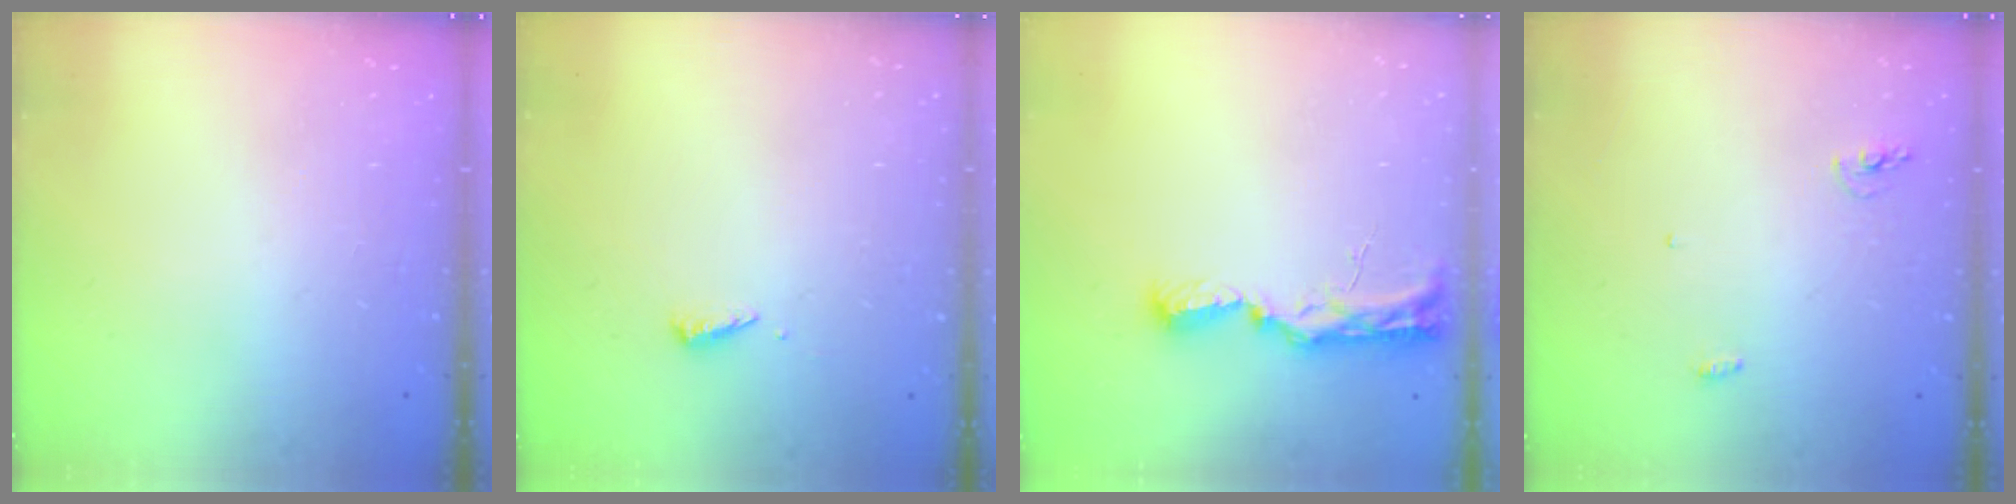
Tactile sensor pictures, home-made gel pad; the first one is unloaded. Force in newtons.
{"total": 2.5, "press": 2.5, "slide": 0.1}
{"total": 10.5, "press": 9.6, "slide": 4.3}
{"total": 7.6, "press": 4.3, "slide": 6.2}